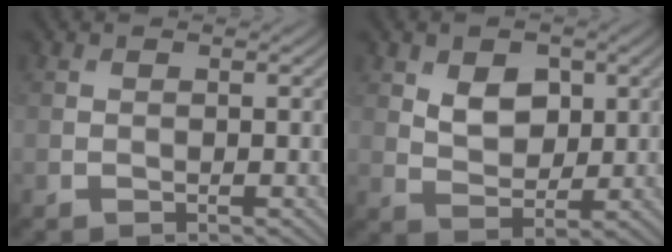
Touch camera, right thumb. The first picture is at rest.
{"total": 4.9, "force": [1.9, 3.3, 3.1], "torque": [-0.061, -0.005, 0.028]}